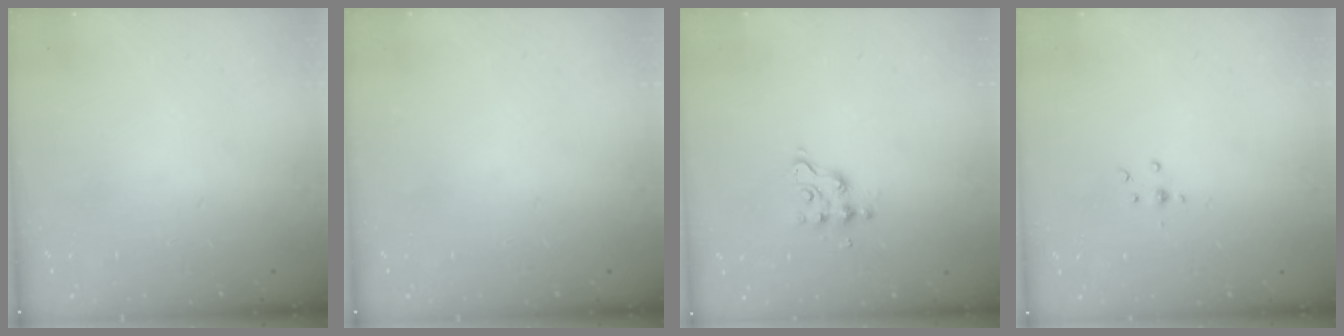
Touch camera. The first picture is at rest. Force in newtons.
{"total": 0.0}
{"total": 4.1, "press": 4.1, "slide": 0.1}
{"total": 3.0, "press": 2.8, "slide": 0.9}